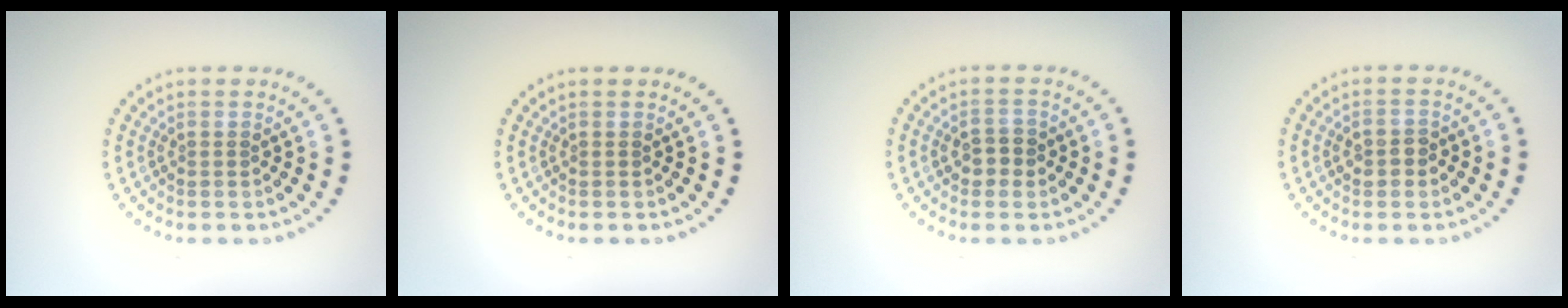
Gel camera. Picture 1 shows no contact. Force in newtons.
{"total": 0.0}
{"total": 2.1, "press": 2.0, "slide": 0.3}
{"total": 1.7, "press": 1.7, "slide": 0.1}